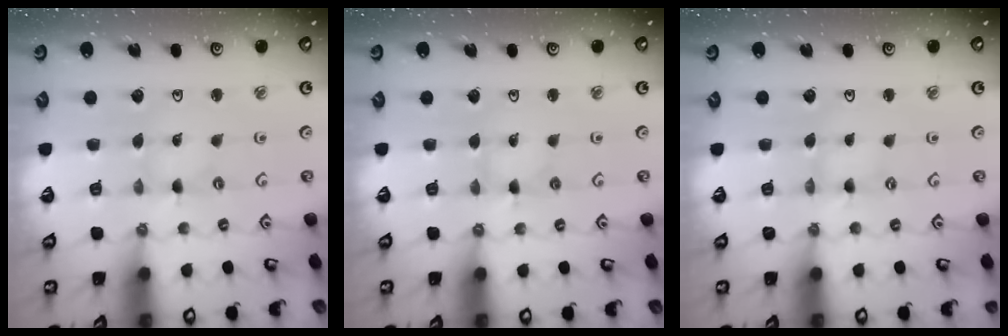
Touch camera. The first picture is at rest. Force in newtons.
{"total": 0.8, "press": 0.8, "slide": 0.1}
{"total": 0.0}